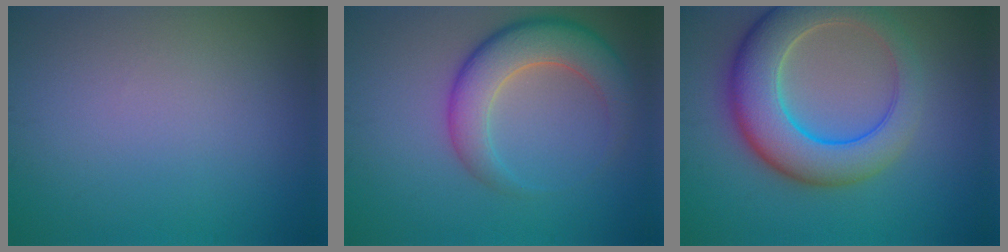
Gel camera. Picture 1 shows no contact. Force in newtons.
{"total": 6.0, "press": 6.0, "slide": 0.2}
{"total": 8.6, "press": 8.6, "slide": 0.6}